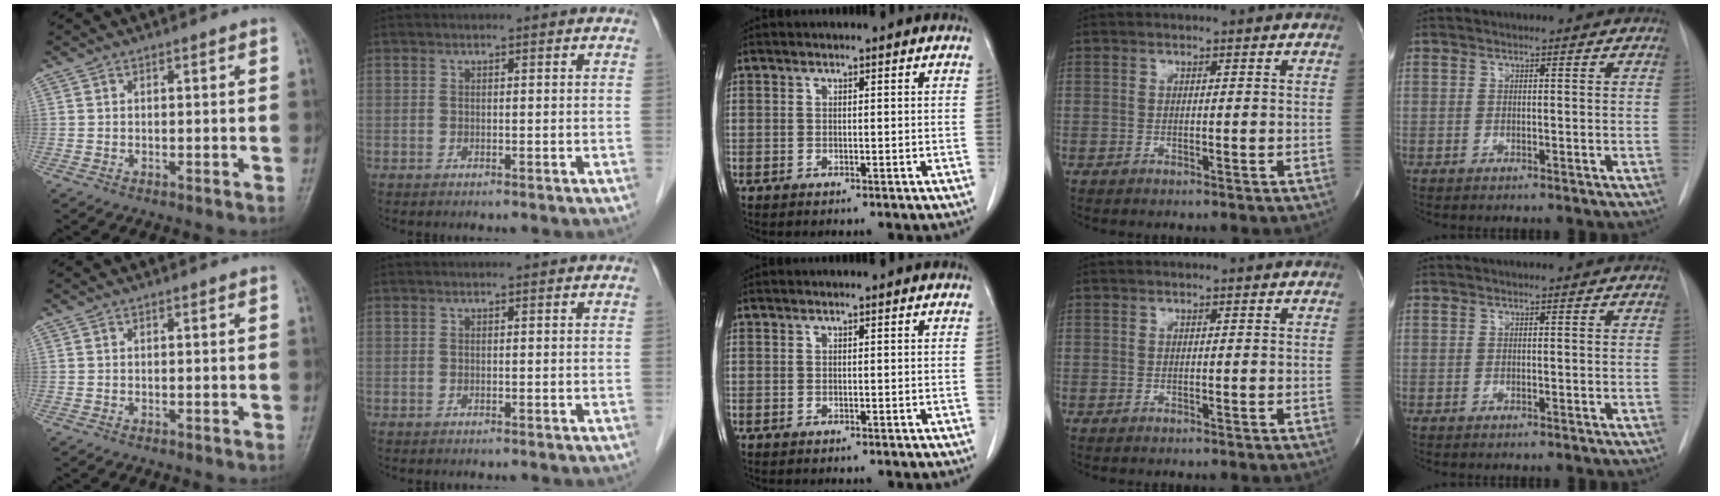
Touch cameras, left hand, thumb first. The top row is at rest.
{}